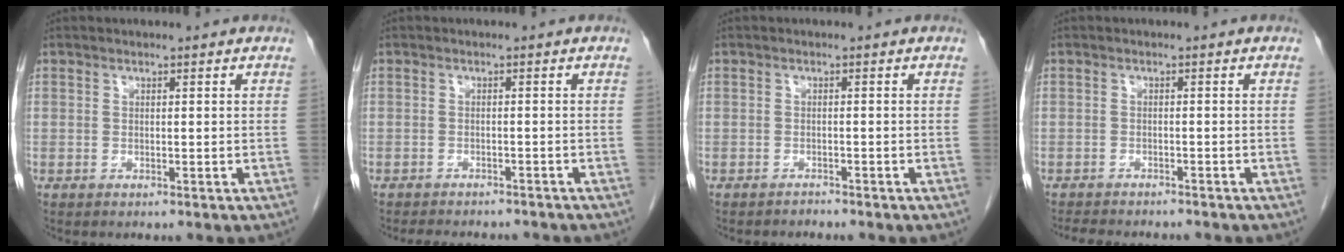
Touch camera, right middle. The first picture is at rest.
{"total": 7.9, "force": [-7.2, 2.2, 2.6], "torque": [-0.037, -0.002, -0.089]}
{"total": 0.9, "force": [-0.9, 0.0, -0.2], "torque": [-0.001, -0.005, -0.013]}
{"total": 7.4, "force": [-6.8, 1.6, 2.7], "torque": [-0.040, -0.005, -0.096]}